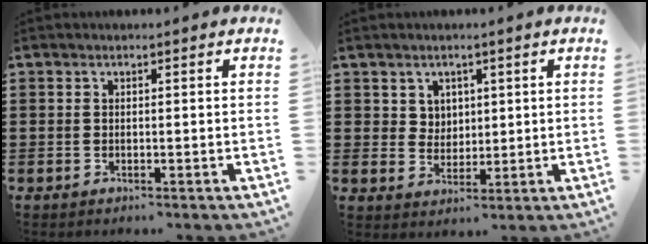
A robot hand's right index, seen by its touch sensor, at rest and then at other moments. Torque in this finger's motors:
{"motor_torque": [-0.48, 0.76, 0.02, -0.01]}